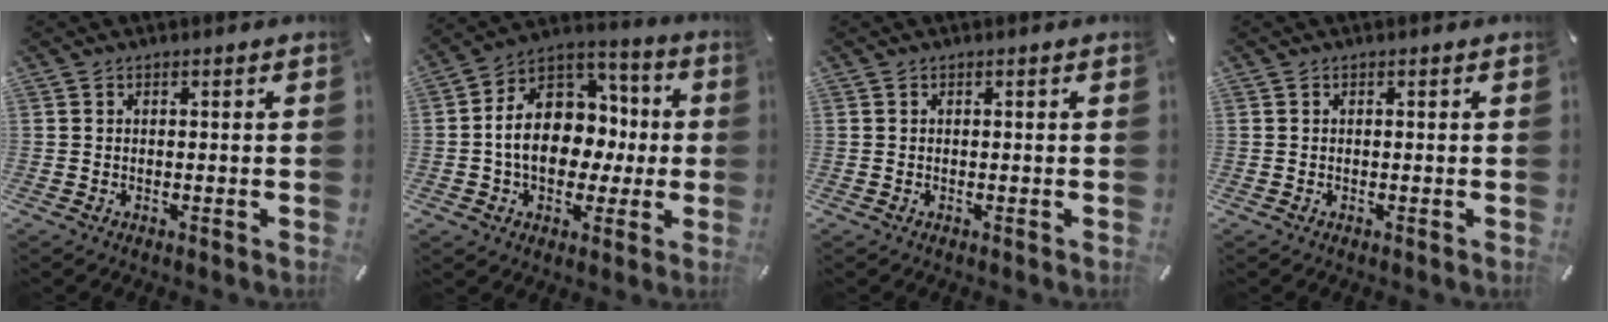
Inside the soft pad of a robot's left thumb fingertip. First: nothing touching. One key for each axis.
{"total": 15.1, "fx": -1.6, "fy": 12.1, "fz": 8.8, "tx": -0.147, "ty": 0.010, "tz": -0.026}
{"total": 0.0}
{"total": 0.0}